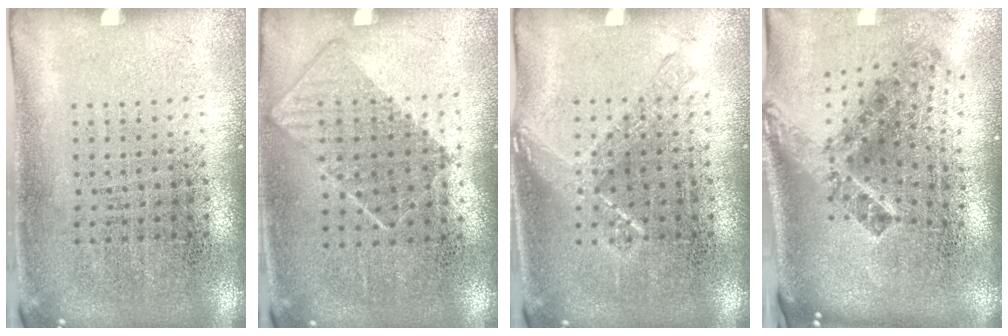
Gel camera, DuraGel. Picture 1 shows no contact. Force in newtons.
{"total": 0.8, "press": 0.7, "slide": 0.5}
{"total": 1.9, "press": 1.9, "slide": 0.3}
{"total": 2.8, "press": 1.7, "slide": 2.2}